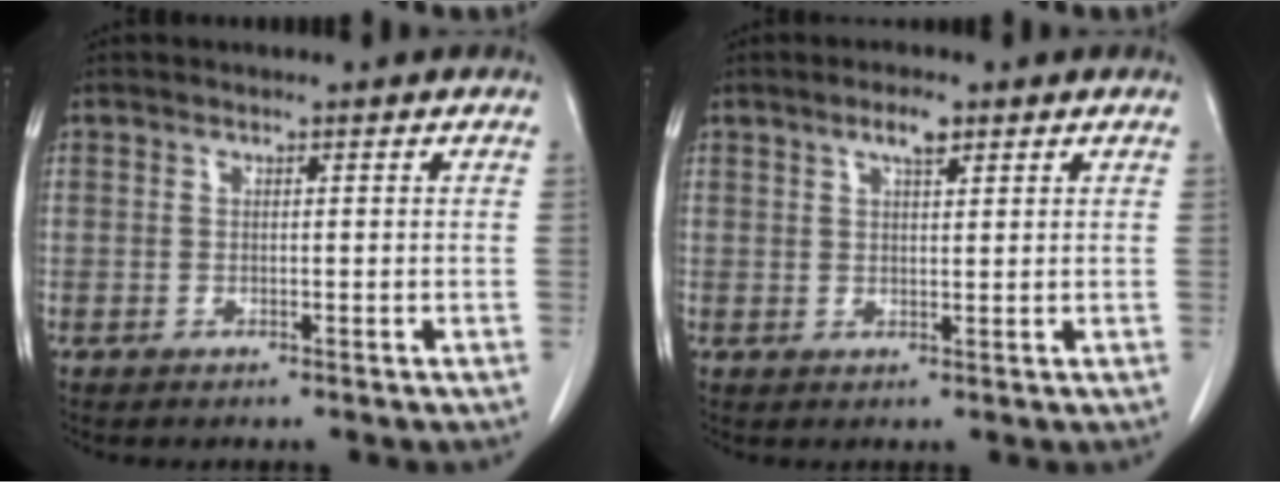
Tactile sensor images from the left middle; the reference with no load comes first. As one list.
[{"total": 3.0, "force": [1.8, 0.8, 2.3], "torque": [-0.043, 0.005, 0.032]}]